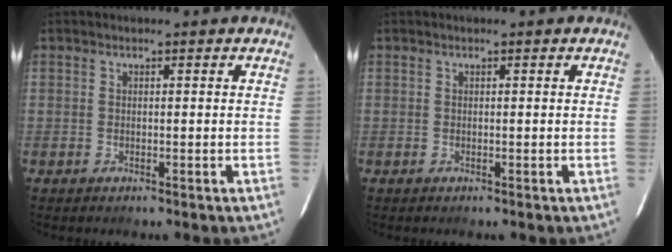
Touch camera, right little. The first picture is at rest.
{"total": 0.0}